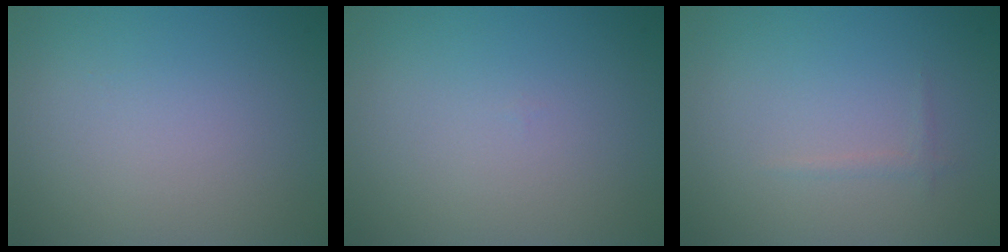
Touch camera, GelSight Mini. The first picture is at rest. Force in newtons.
{"total": 0.0}
{"total": 0.5, "press": 0.5, "slide": 0.1}